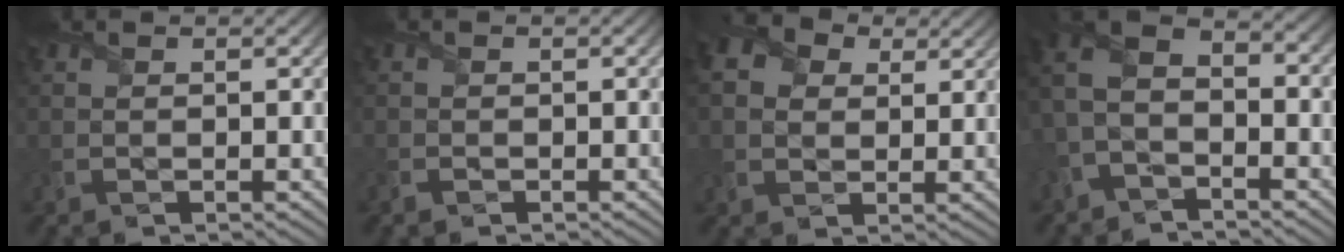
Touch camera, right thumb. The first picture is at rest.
{"total": 0.9, "force": [-0.8, 0.4, 0.2], "torque": [-0.007, -0.002, -0.019]}
{"total": 5.8, "force": [2.6, 4.2, 3.2], "torque": [-0.093, 0.005, 0.040]}
{"total": 6.7, "force": [-2.1, 3.9, 5.0], "torque": [-0.116, 0.004, -0.056]}